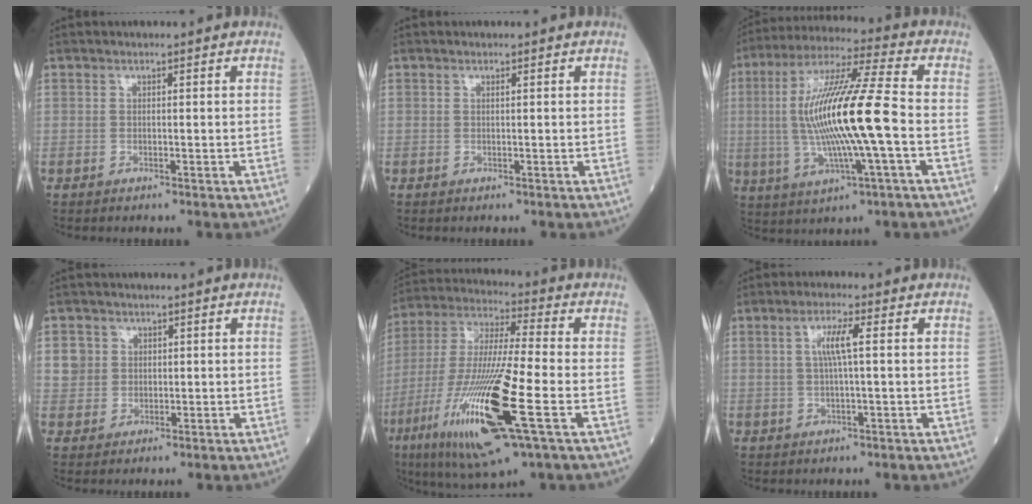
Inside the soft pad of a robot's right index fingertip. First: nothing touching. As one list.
[{"total": 0.0}, {"total": 17.1, "force": [-1.1, 0.8, 17.0], "torque": [-0.335, 0.007, -0.024]}, {"total": 3.1, "force": [0.9, 3.0, 0.3], "torque": [0.004, 0.008, 0.016]}, {"total": 21.2, "force": [-7.3, 1.7, 19.8], "torque": [-0.423, -0.039, -0.136]}, {"total": 4.0, "force": [0.8, 0.0, 3.9], "torque": [-0.077, 0.005, 0.015]}]